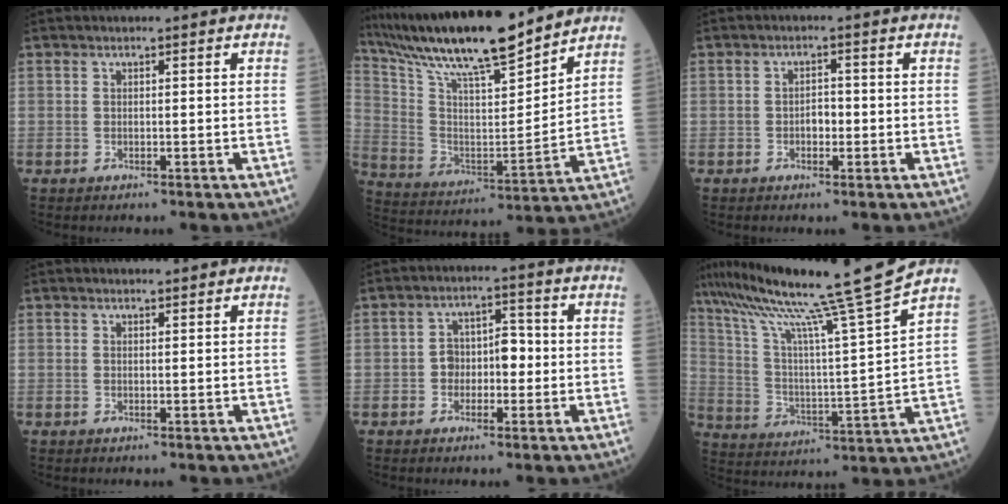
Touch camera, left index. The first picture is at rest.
{"total": 18.7, "force": [15.9, 1.7, 9.7], "torque": [-0.181, 0.011, 0.284]}
{"total": 2.1, "force": [-0.5, 1.2, 1.7], "torque": [-0.023, 0.006, -0.009]}
{"total": 0.8, "force": [0.7, 0.2, 0.3], "torque": [-0.013, 0.001, 0.011]}
{"total": 5.3, "force": [-0.8, 3.2, 4.1], "torque": [-0.068, 0.024, -0.015]}
{"total": 19.4, "force": [15.9, -3.4, 10.7], "torque": [-0.184, -0.038, 0.255]}